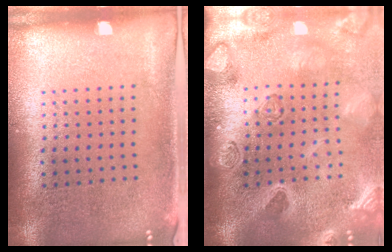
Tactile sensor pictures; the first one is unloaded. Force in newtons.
{"total": 3.9, "press": 3.2, "slide": 2.3}